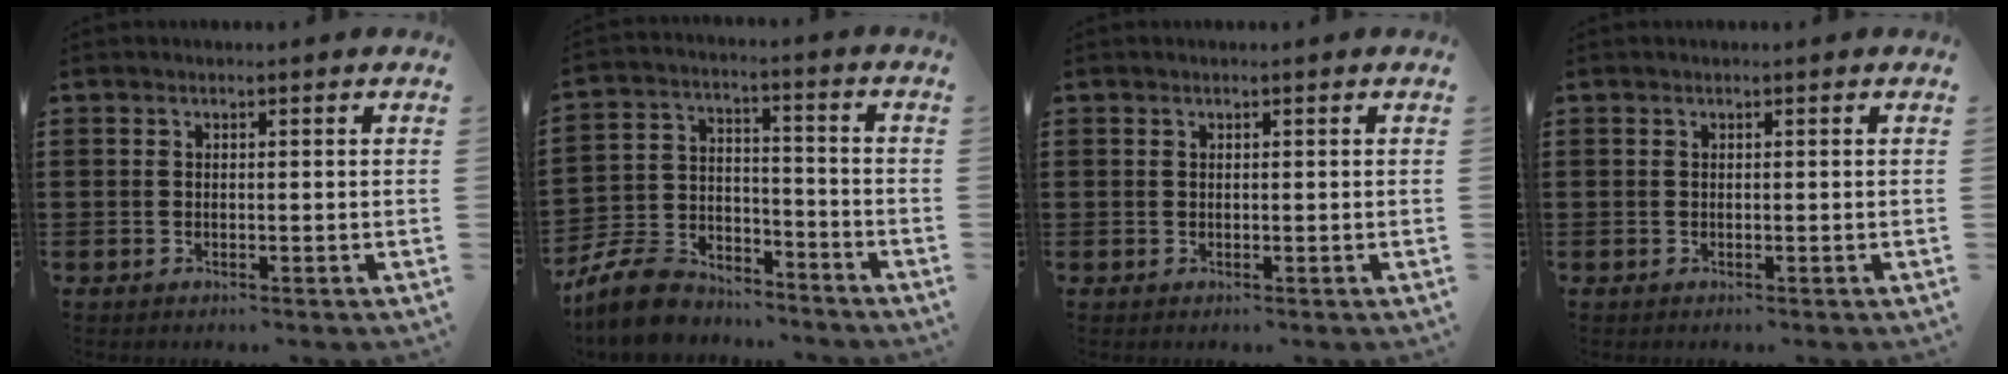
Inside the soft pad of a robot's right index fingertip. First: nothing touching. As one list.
[{"total": 9.2, "force": [-8.5, 2.7, 2.2], "torque": [-0.062, 0.020, -0.171]}, {"total": 0.0}, {"total": 0.0}]